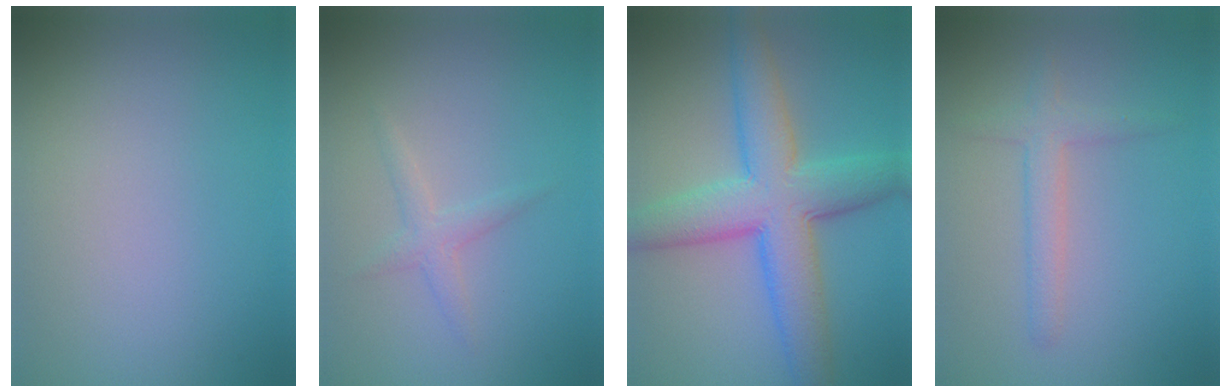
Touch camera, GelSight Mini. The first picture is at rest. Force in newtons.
{"total": 1.6, "press": 1.6, "slide": 0.0}
{"total": 8.5, "press": 8.5, "slide": 0.2}
{"total": 2.4, "press": 2.4, "slide": 0.0}